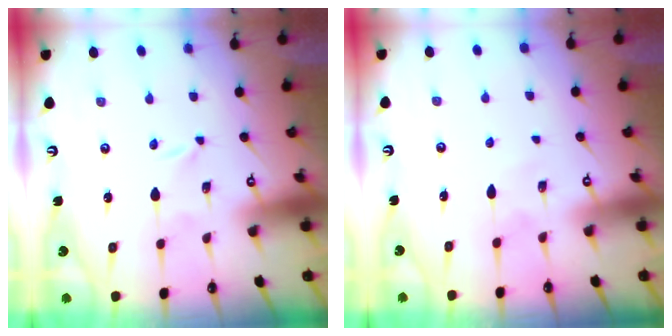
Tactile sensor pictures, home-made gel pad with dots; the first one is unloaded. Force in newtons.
{"total": 5.2, "press": 5.2, "slide": 0.5}